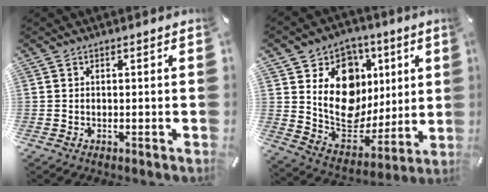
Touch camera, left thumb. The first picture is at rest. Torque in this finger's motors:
{"motor_torque": [0.71, 0.70, 1.41, -1.34, 0.51]}